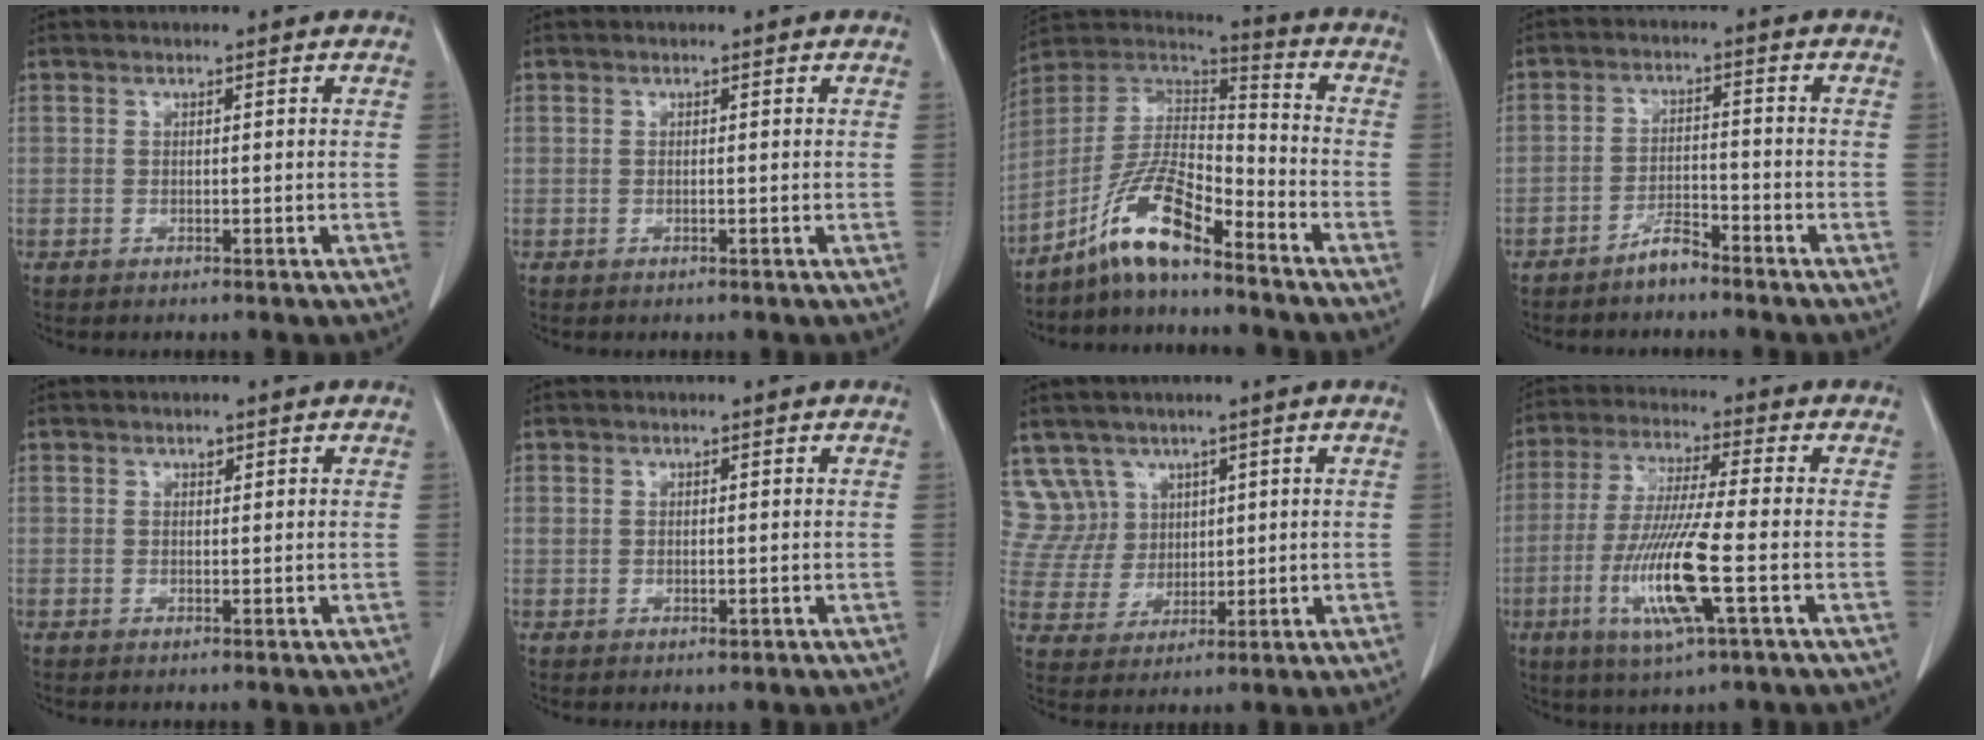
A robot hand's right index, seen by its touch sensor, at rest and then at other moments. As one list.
[{"total": 0.0}, {"total": 11.7, "force": [-8.4, 2.1, 7.9], "torque": [-0.163, 0.021, -0.158]}, {"total": 3.5, "force": [-3.1, 0.9, 1.5], "torque": [-0.025, 0.000, -0.057]}, {"total": 0.7, "force": [0.4, 0.4, 0.3], "torque": [-0.005, -0.002, 0.005]}, {"total": 1.3, "force": [0.1, 0.9, 0.9], "torque": [-0.019, 0.001, 0.005]}, {"total": 8.4, "force": [5.0, 6.7, -0.3], "torque": [0.001, 0.026, 0.113]}, {"total": 12.6, "force": [-3.7, 0.4, 12.1], "torque": [-0.249, -0.018, -0.073]}]